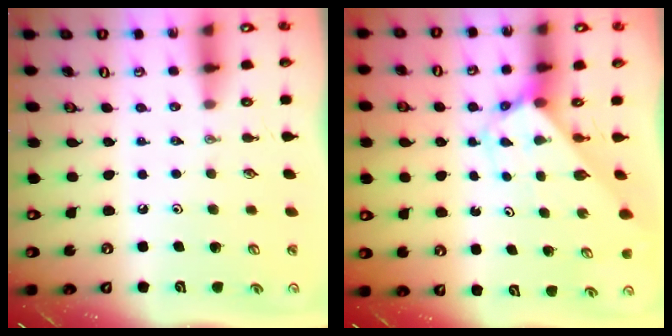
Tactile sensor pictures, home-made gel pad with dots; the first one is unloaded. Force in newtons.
{"total": 2.7, "press": 2.7, "slide": 0.2}